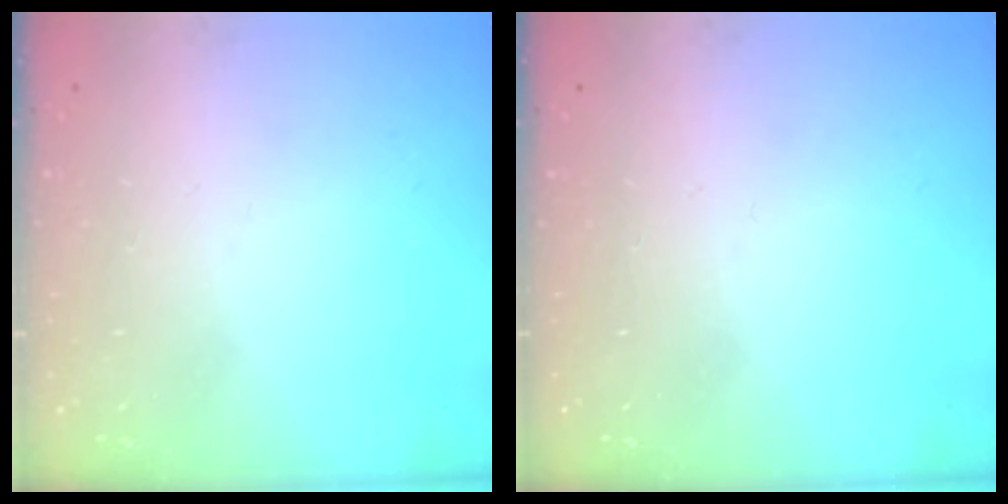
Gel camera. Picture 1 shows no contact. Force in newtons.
{"total": 0.0}